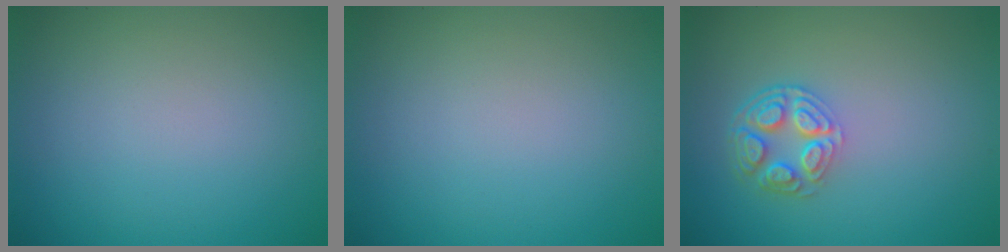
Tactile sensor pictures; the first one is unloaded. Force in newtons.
{"total": 0.0}
{"total": 4.2, "press": 3.2, "slide": 2.7}